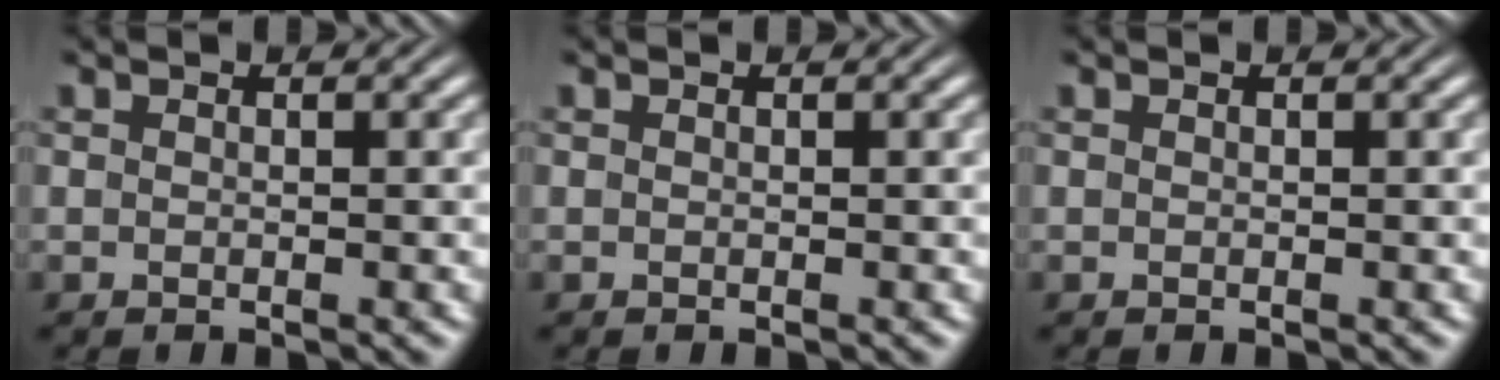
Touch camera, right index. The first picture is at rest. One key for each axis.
{"total": 0.0}
{"total": 0.0}